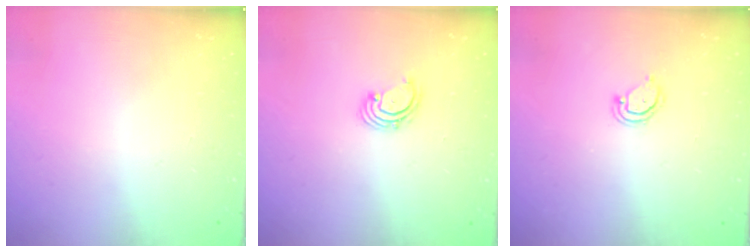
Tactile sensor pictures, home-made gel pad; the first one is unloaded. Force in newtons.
{"total": 1.8, "press": 1.7, "slide": 0.6}
{"total": 4.0, "press": 4.0, "slide": 0.4}